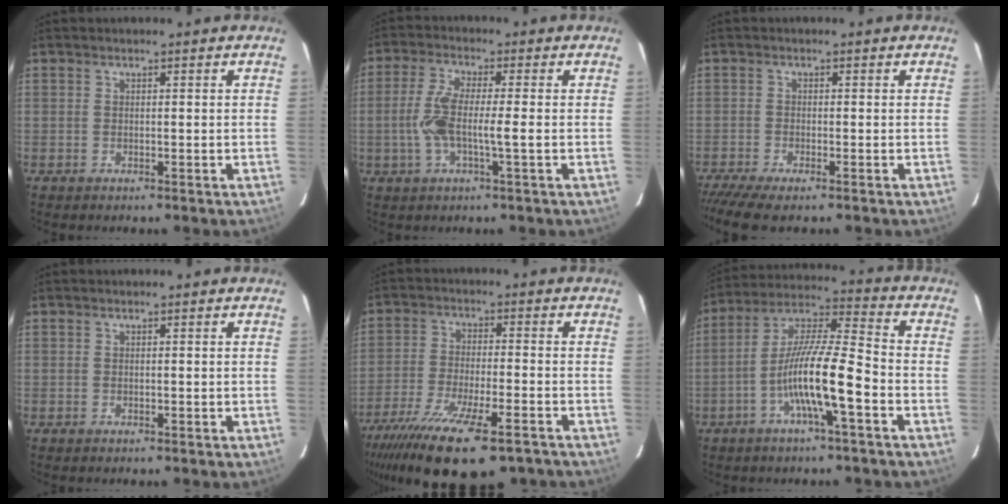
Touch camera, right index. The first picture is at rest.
{"total": 6.8, "force": [-0.9, 0.6, 6.7], "torque": [-0.145, 0.005, -0.022]}
{"total": 6.2, "force": [-4.8, 0.8, 3.8], "torque": [-0.059, -0.010, -0.081]}
{"total": 0.0}
{"total": 18.7, "force": [-13.4, 3.6, 12.5], "torque": [-0.201, -0.042, -0.216]}
{"total": 12.9, "force": [-4.5, 0.8, 12.0], "torque": [-0.229, 0.009, -0.085]}